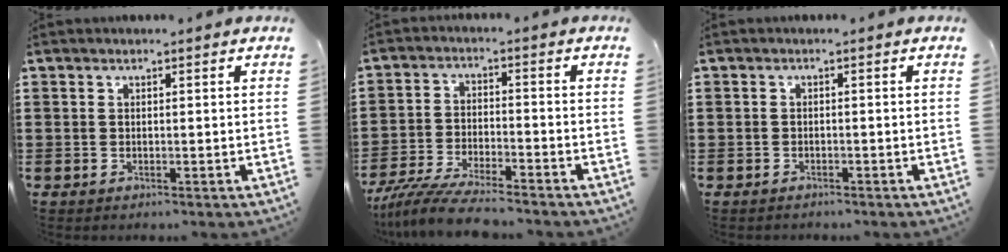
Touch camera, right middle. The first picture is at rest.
{"total": 6.9, "force": [-6.3, 0.2, 2.7], "torque": [-0.065, -0.010, -0.125]}
{"total": 0.7, "force": [-0.5, 0.5, -0.1], "torque": [0.003, 0.005, -0.013]}